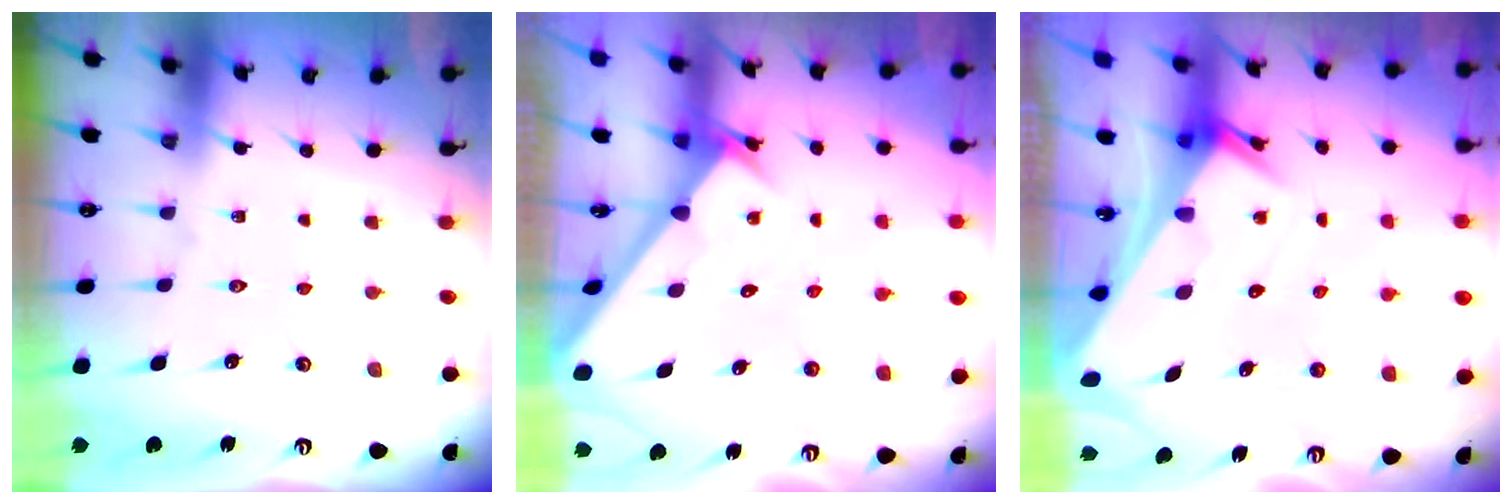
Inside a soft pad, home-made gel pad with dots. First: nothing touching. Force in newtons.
{"total": 2.6, "press": 2.6, "slide": 0.2}
{"total": 4.0, "press": 4.0, "slide": 0.3}